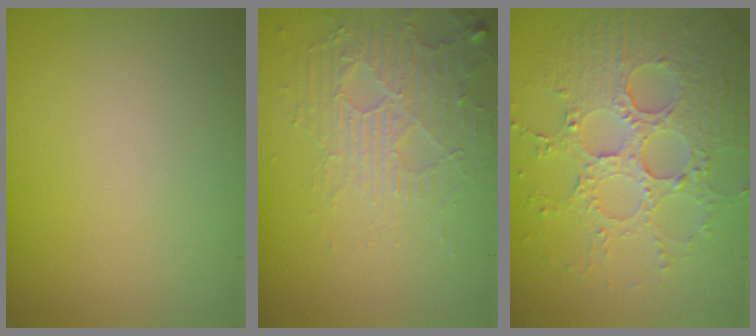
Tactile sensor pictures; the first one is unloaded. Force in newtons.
{"total": 3.8, "press": 2.9, "slide": 2.4}
{"total": 4.8, "press": 4.4, "slide": 2.0}